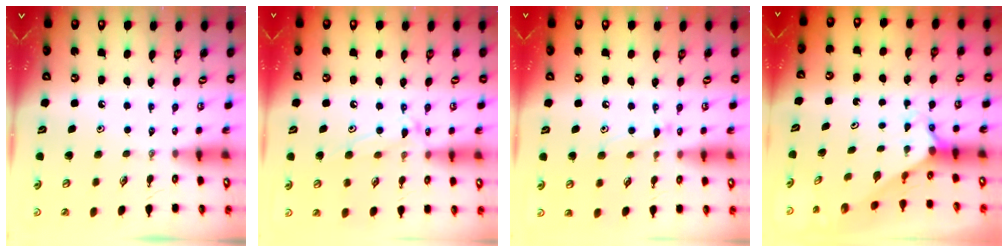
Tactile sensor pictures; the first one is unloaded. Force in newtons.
{"total": 11.3, "press": 11.3, "slide": 0.7}
{"total": 9.3, "press": 9.2, "slide": 0.7}
{"total": 2.1, "press": 2.1, "slide": 0.2}